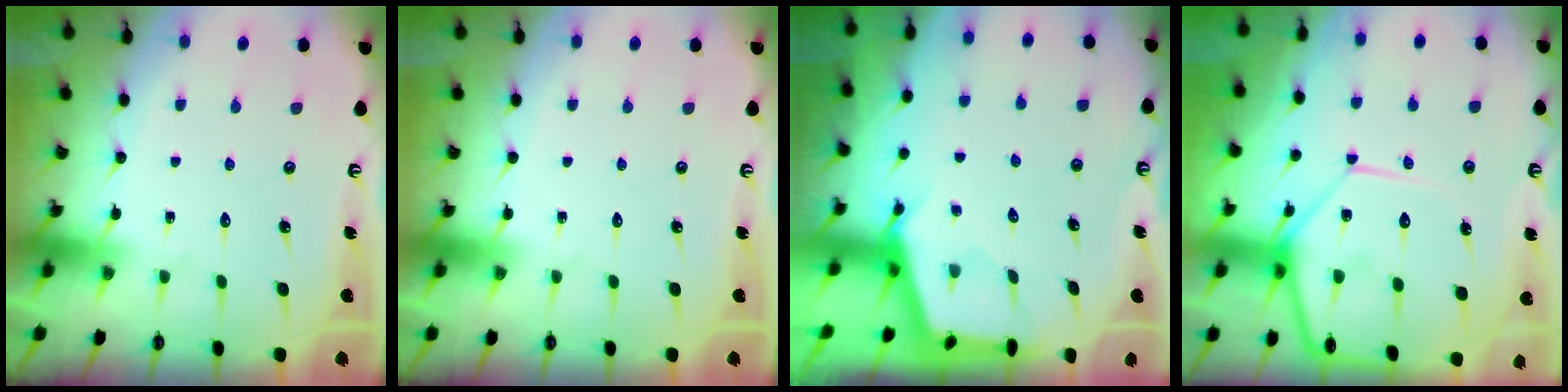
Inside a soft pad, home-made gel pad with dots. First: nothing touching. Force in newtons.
{"total": 0.0}
{"total": 2.6, "press": 2.6, "slide": 0.4}
{"total": 14.5, "press": 14.5, "slide": 0.9}